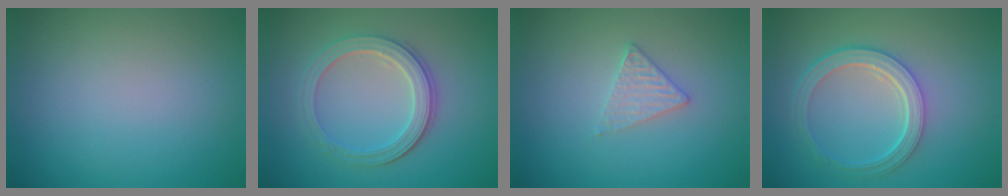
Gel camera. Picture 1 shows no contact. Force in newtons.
{"total": 4.0, "press": 3.4, "slide": 2.1}
{"total": 1.8, "press": 1.8, "slide": 0.3}
{"total": 4.8, "press": 3.6, "slide": 3.1}